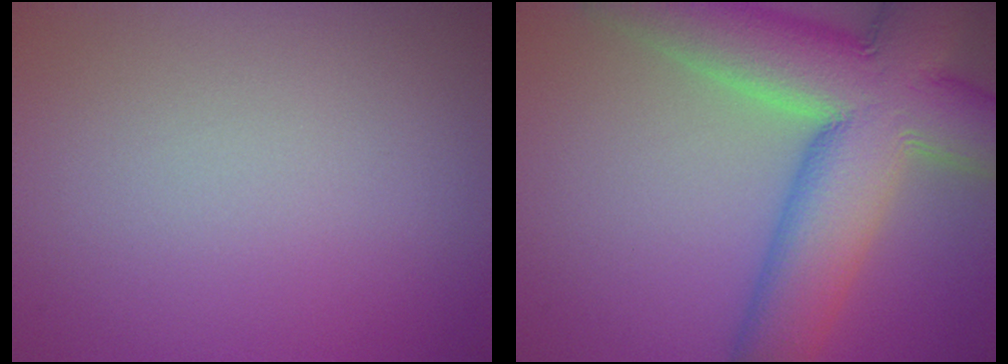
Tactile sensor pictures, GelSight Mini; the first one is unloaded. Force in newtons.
{"total": 14.1, "press": 14.1, "slide": 0.9}